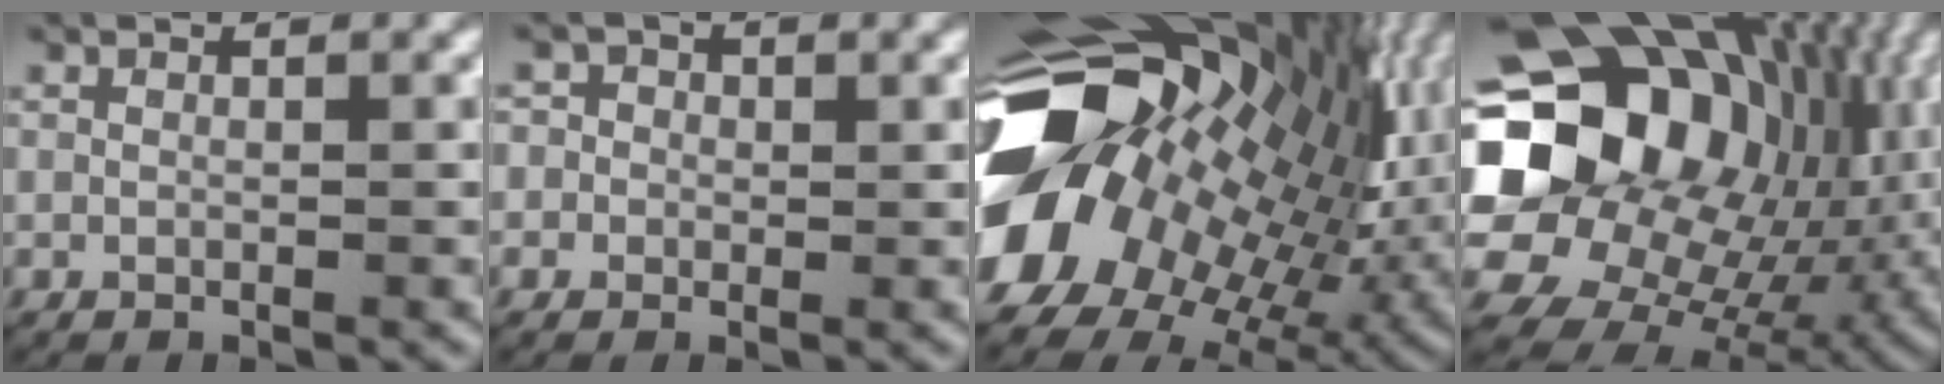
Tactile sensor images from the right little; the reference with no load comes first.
{"total": 2.0, "force": [-0.2, 1.9, 0.1], "torque": [0.003, 0.006, -0.015]}
{"total": 27.5, "force": [2.5, 19.4, 19.3], "torque": [-0.289, -0.009, 0.021]}
{"total": 25.6, "force": [2.0, 19.3, 16.7], "torque": [-0.276, -0.025, 0.025]}